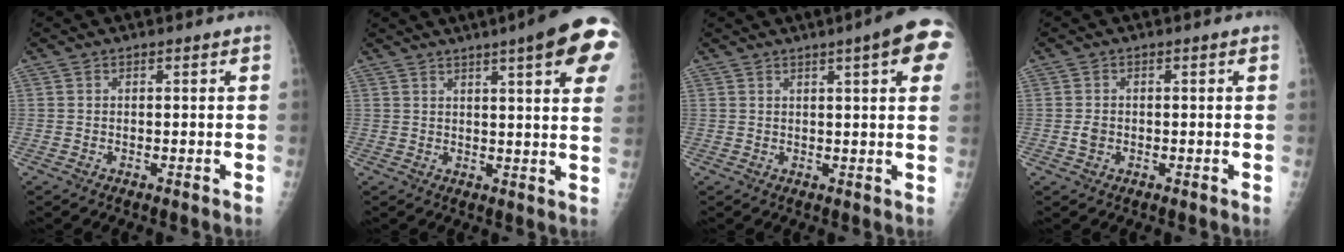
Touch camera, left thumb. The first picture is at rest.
{"total": 16.6, "force": [8.6, 2.5, 14.0], "torque": [-0.171, -0.015, 0.096]}
{"total": 10.8, "force": [4.9, 1.6, 9.5], "torque": [-0.104, -0.001, 0.052]}
{"total": 1.6, "force": [-0.4, 1.3, 0.8], "torque": [-0.010, 0.005, -0.005]}